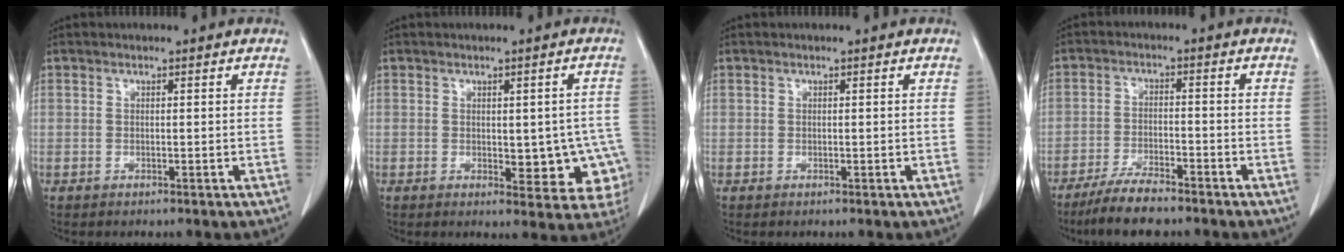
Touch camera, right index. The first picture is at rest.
{"total": 9.4, "force": [-1.6, 4.6, 8.1], "torque": [-0.076, 0.008, -0.009]}
{"total": 0.0}
{"total": 7.0, "force": [-5.8, 1.1, 3.7], "torque": [-0.070, -0.017, -0.105]}